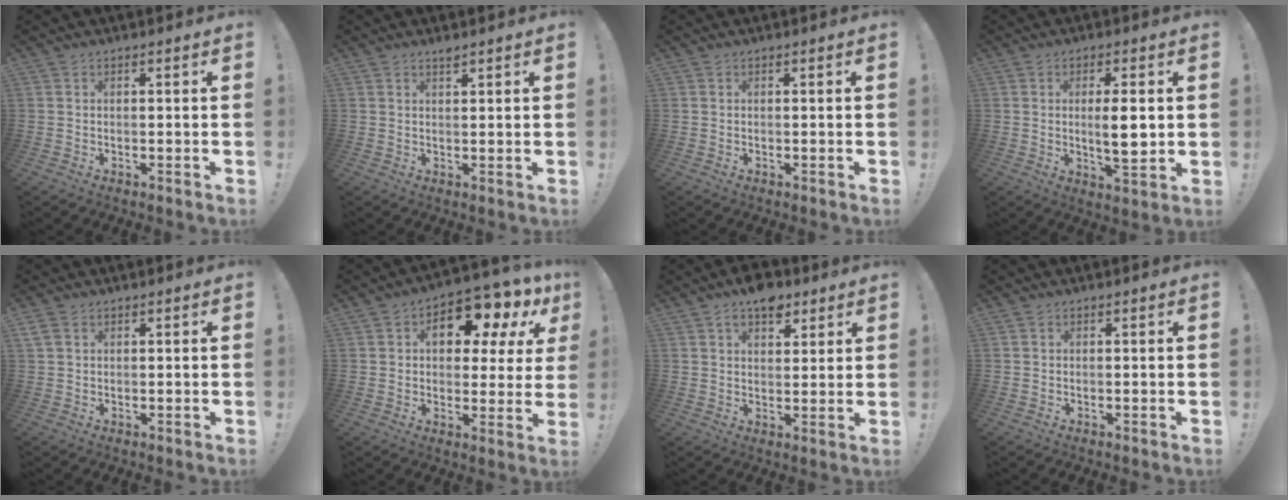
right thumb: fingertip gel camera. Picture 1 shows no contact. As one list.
[{"total": 1.5, "force": [1.4, 0.1, 0.7], "torque": [-0.014, -0.003, 0.024]}, {"total": 0.0}, {"total": 7.9, "force": [0.4, 1.7, 7.7], "torque": [-0.112, -0.016, -0.001]}, {"total": 2.7, "force": [1.4, 1.6, 1.6], "torque": [-0.036, 0.004, 0.030]}, {"total": 13.8, "force": [6.4, 7.2, 9.9], "torque": [-0.138, -0.035, 0.103]}, {"total": 7.8, "force": [5.1, 4.6, 3.8], "torque": [-0.039, -0.027, 0.090]}, {"total": 0.0}]